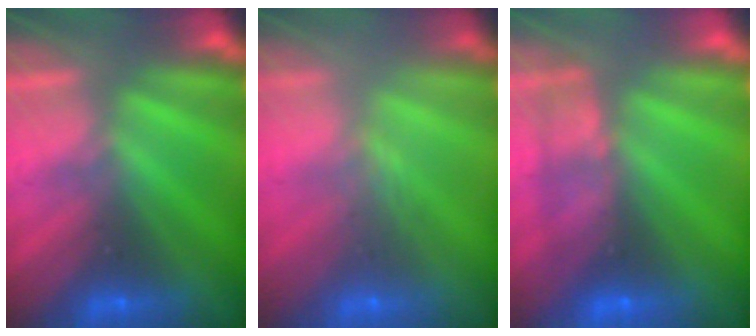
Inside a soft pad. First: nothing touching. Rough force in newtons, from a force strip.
{"total": 2.4}
{"total": 2.4}